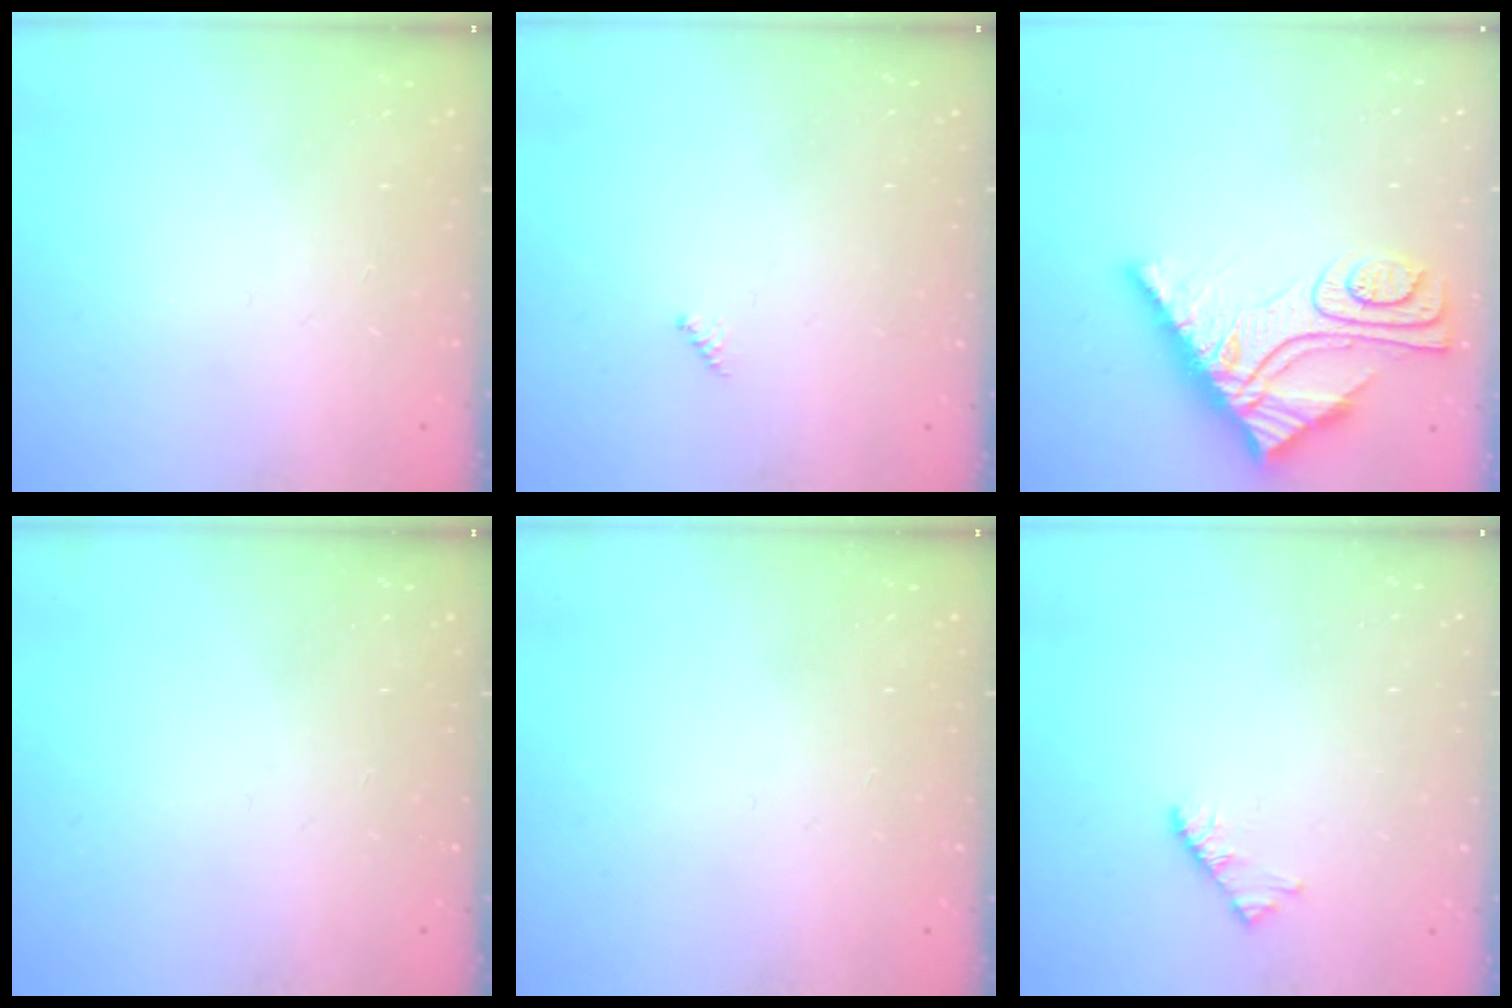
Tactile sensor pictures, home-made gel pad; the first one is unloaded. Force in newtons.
{"total": 2.0, "press": 2.0, "slide": 0.2}
{"total": 13.2, "press": 13.1, "slide": 1.5}
{"total": 0.0}
{"total": 0.0}
{"total": 3.3, "press": 3.2, "slide": 0.6}